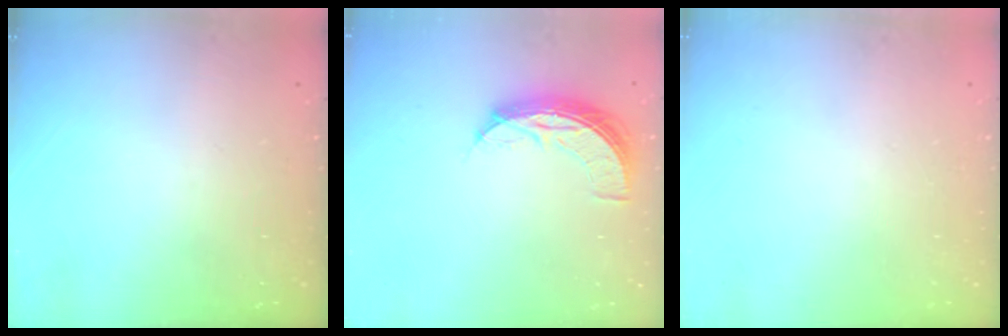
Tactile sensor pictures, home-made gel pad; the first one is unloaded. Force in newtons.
{"total": 7.7, "press": 7.6, "slide": 0.7}
{"total": 0.0}